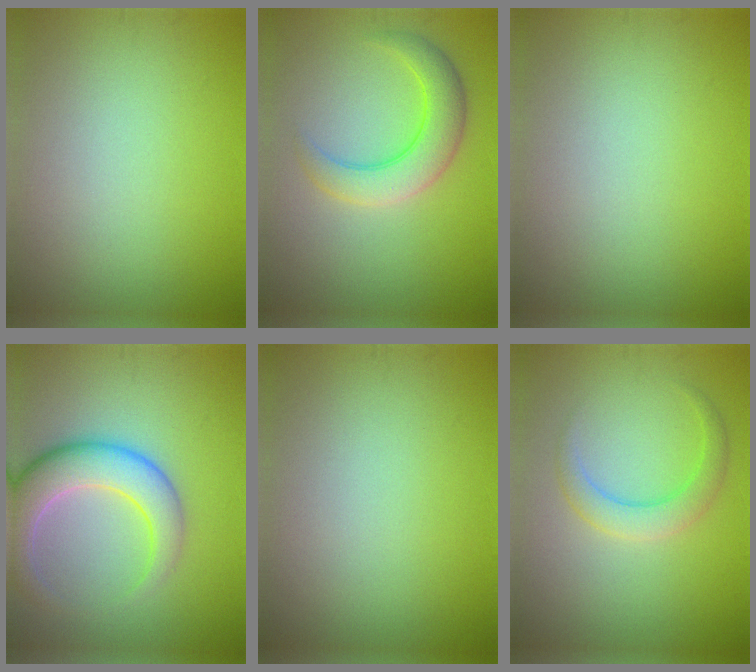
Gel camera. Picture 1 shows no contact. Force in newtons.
{"total": 4.5, "press": 4.5, "slide": 0.3}
{"total": 0.0}
{"total": 6.1, "press": 6.1, "slide": 0.4}
{"total": 0.0}
{"total": 2.7, "press": 2.7, "slide": 0.2}